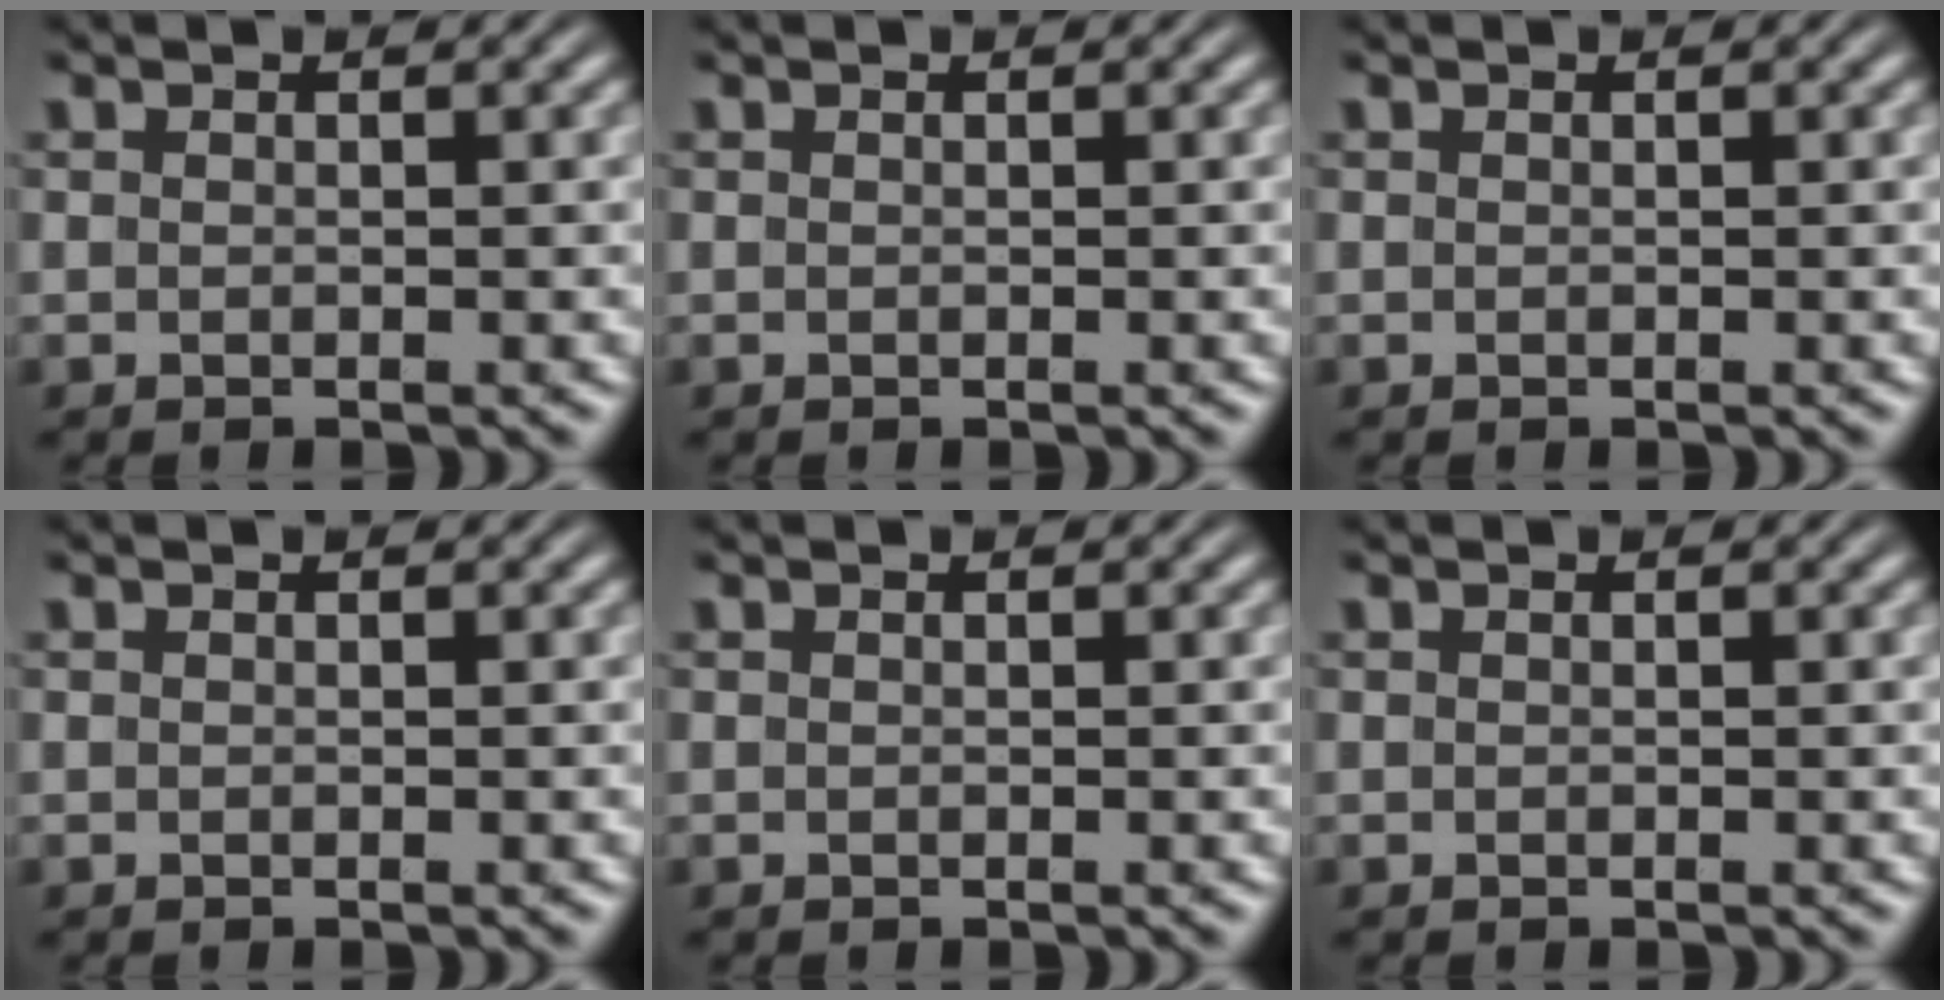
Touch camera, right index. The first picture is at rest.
{"total": 0.0}
{"total": 0.0}
{"total": 0.0}
{"total": 0.0}
{"total": 0.0}